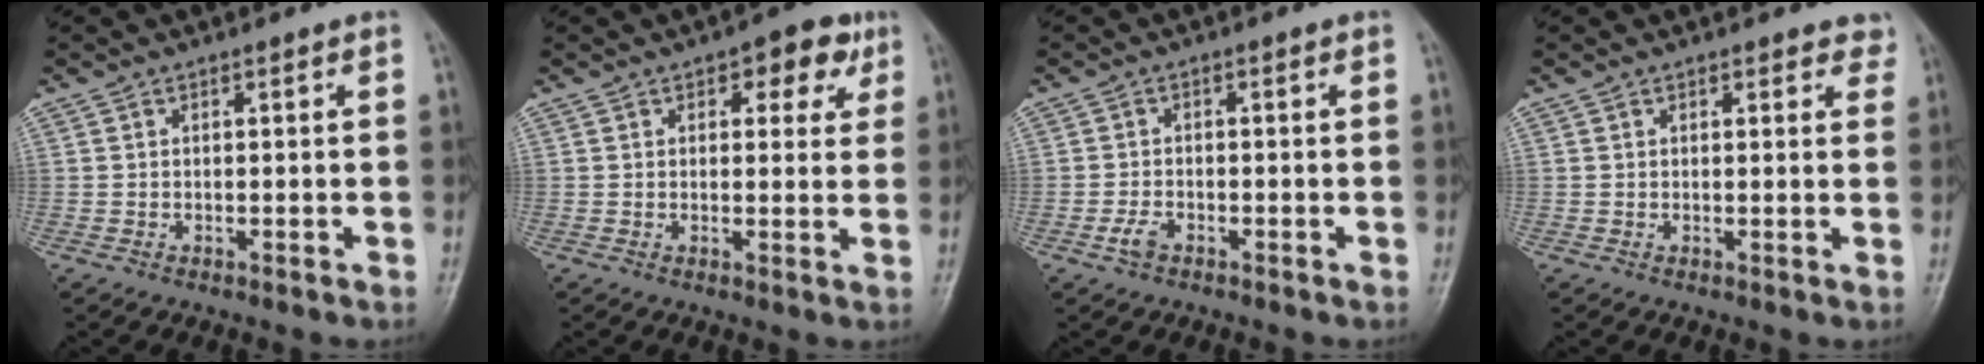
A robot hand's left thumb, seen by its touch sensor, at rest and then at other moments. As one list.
[{"total": 6.8, "force": [3.2, 3.7, 4.7], "torque": [-0.024, -0.006, 0.032]}, {"total": 2.4, "force": [-1.3, 1.3, 1.4], "torque": [-0.033, 0.006, -0.026]}, {"total": 3.0, "force": [2.3, 1.4, 1.4], "torque": [0.012, -0.005, 0.021]}]